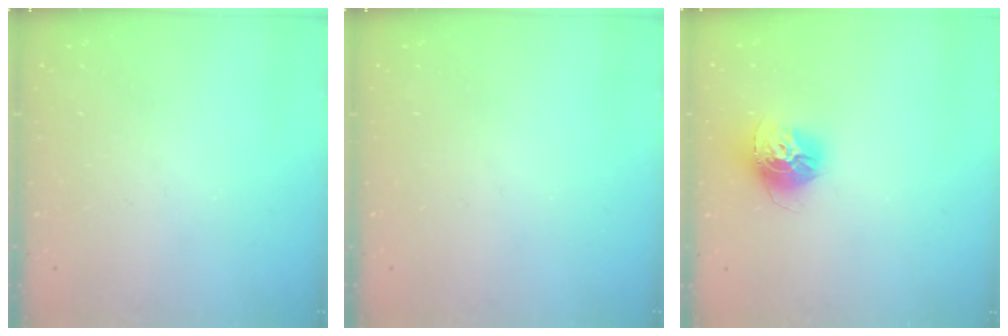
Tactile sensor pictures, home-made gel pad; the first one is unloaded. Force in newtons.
{"total": 0.0}
{"total": 13.8, "press": 13.8, "slide": 1.0}